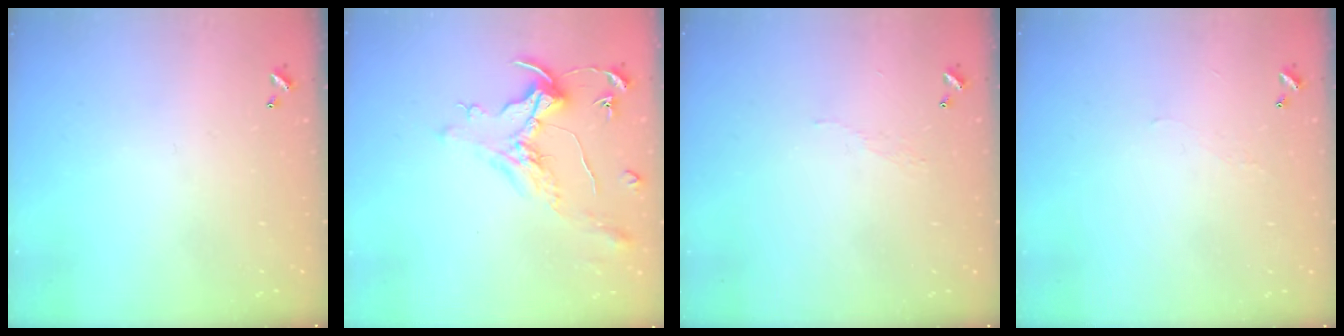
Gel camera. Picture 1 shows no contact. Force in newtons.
{"total": 1.5, "press": 1.3, "slide": 0.7}
{"total": 2.0, "press": 2.0, "slide": 0.5}
{"total": 0.9, "press": 0.8, "slide": 0.5}